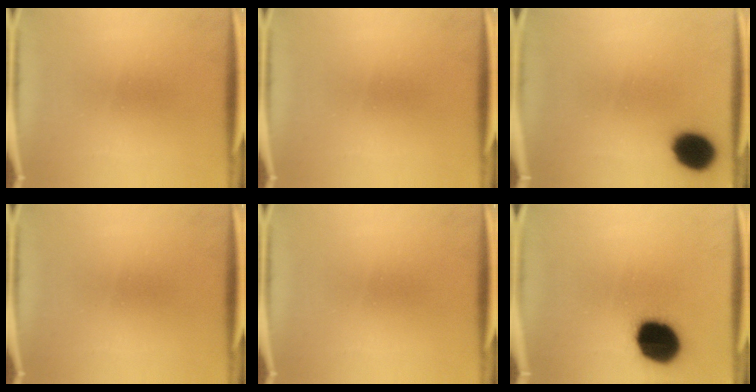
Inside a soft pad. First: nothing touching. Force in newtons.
{"total": 0.0}
{"total": 12.1}
{"total": 0.0}
{"total": 0.0}
{"total": 17.1}